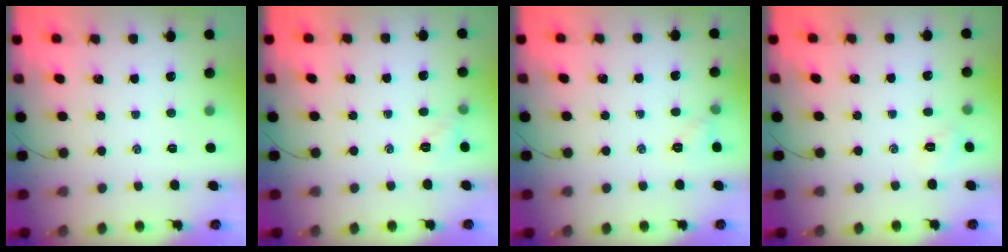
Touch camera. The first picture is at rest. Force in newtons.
{"total": 5.3, "press": 5.1, "slide": 1.5}
{"total": 4.6, "press": 4.4, "slide": 1.3}
{"total": 2.8, "press": 2.7, "slide": 0.8}